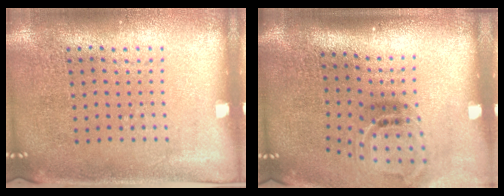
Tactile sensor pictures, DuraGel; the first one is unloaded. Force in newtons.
{"total": 1.9, "press": 1.1, "slide": 1.5}